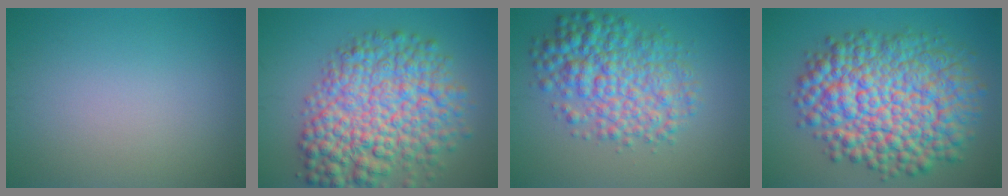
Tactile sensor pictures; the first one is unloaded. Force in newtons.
{"total": 10.4, "press": 10.4, "slide": 0.3}
{"total": 7.0, "press": 7.0, "slide": 0.1}
{"total": 13.2, "press": 13.2, "slide": 0.2}